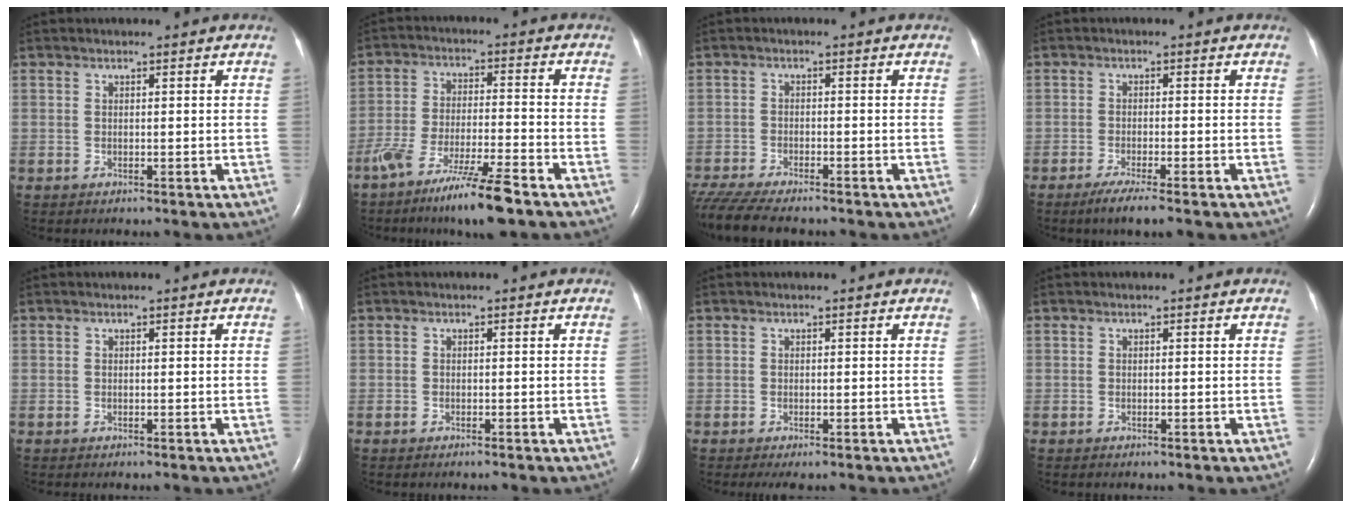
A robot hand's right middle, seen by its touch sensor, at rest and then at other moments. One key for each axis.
{"total": 11.5, "fx": -8.1, "fy": 0.5, "fz": 8.1, "tx": -0.150, "ty": -0.029, "tz": -0.145}
{"total": 11.8, "fx": -10.0, "fy": 2.2, "fz": 5.9, "tx": -0.108, "ty": -0.017, "tz": -0.156}
{"total": 4.8, "fx": -3.3, "fy": 0.1, "fz": 3.4, "tx": -0.064, "ty": -0.015, "tz": -0.053}
{"total": 0.0}
{"total": 0.6, "fx": -0.5, "fy": 0.0, "fz": 0.3, "tx": -0.007, "ty": -0.002, "tz": -0.007}
{"total": 1.5, "fx": -1.0, "fy": 0.3, "fz": 1.0, "tx": -0.015, "ty": -0.005, "tz": -0.014}
{"total": 0.0}